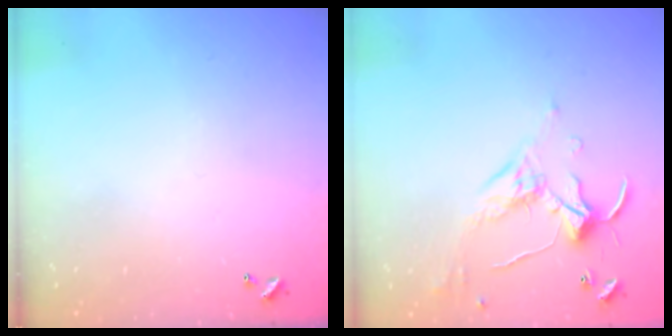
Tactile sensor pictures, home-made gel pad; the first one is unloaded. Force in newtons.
{"total": 1.2, "press": 0.8, "slide": 0.8}